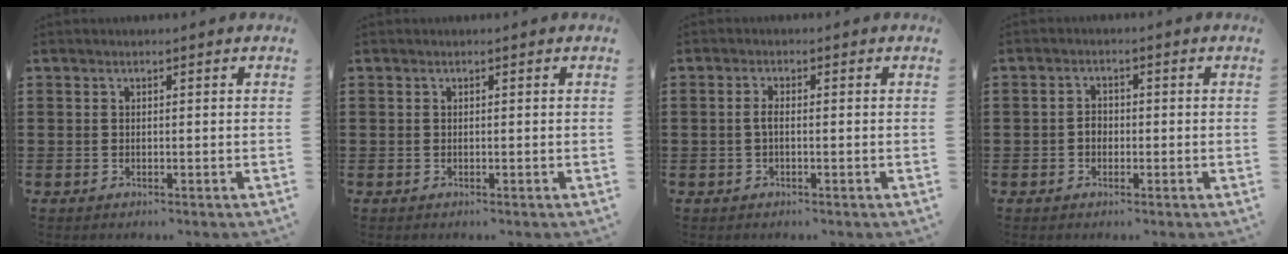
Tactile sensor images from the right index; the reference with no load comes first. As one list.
[{"total": 0.0}, {"total": 1.6, "force": [-0.3, 0.5, 1.5], "torque": [-0.035, 0.000, -0.009]}, {"total": 1.9, "force": [-0.5, 1.4, 1.2], "torque": [-0.024, 0.004, -0.011]}]